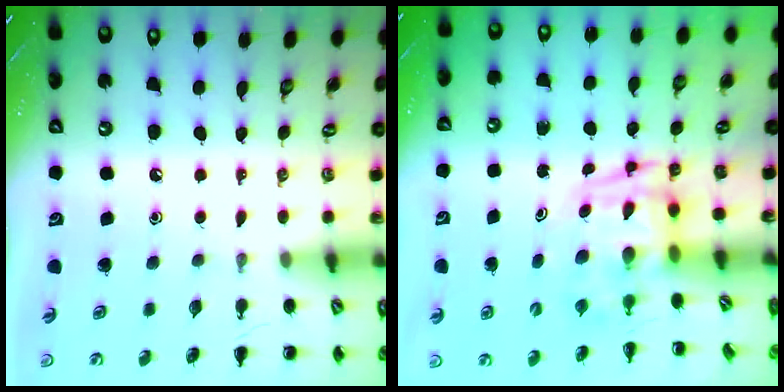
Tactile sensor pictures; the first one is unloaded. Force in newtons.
{"total": 3.3, "press": 3.3, "slide": 0.7}